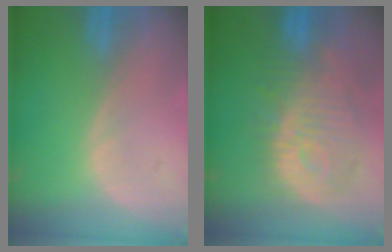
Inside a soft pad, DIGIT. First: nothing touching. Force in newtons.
{"total": 12.2, "press": 11.0, "slide": 5.2}